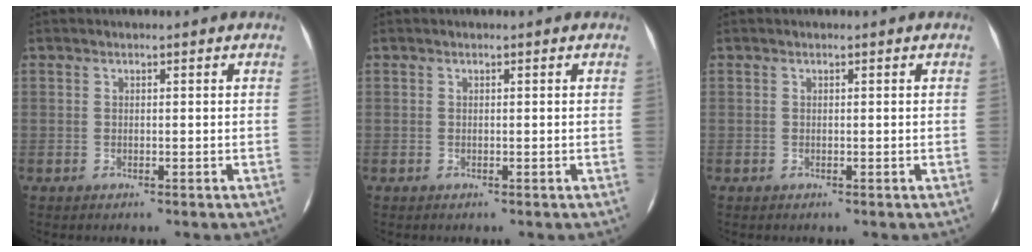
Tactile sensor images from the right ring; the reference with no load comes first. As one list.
[{"total": 0.0}, {"total": 0.0}]